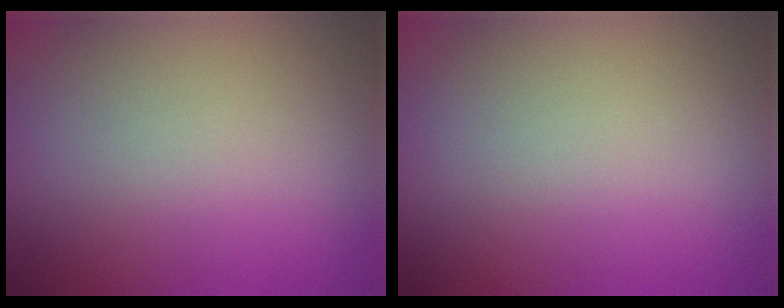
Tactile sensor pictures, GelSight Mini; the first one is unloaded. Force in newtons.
{"total": 0.0}